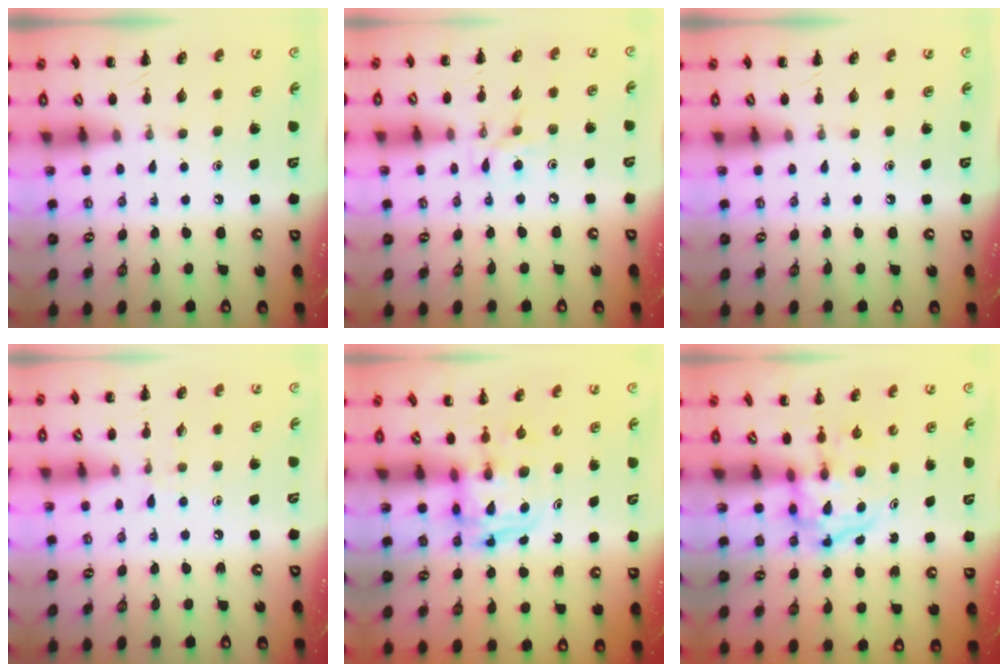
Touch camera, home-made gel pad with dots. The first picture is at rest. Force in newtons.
{"total": 5.9, "press": 5.8, "slide": 1.0}
{"total": 0.0}
{"total": 5.8, "press": 5.3, "slide": 2.4}
{"total": 2.8, "press": 2.8, "slide": 0.2}
{"total": 3.6, "press": 3.5, "slide": 0.5}